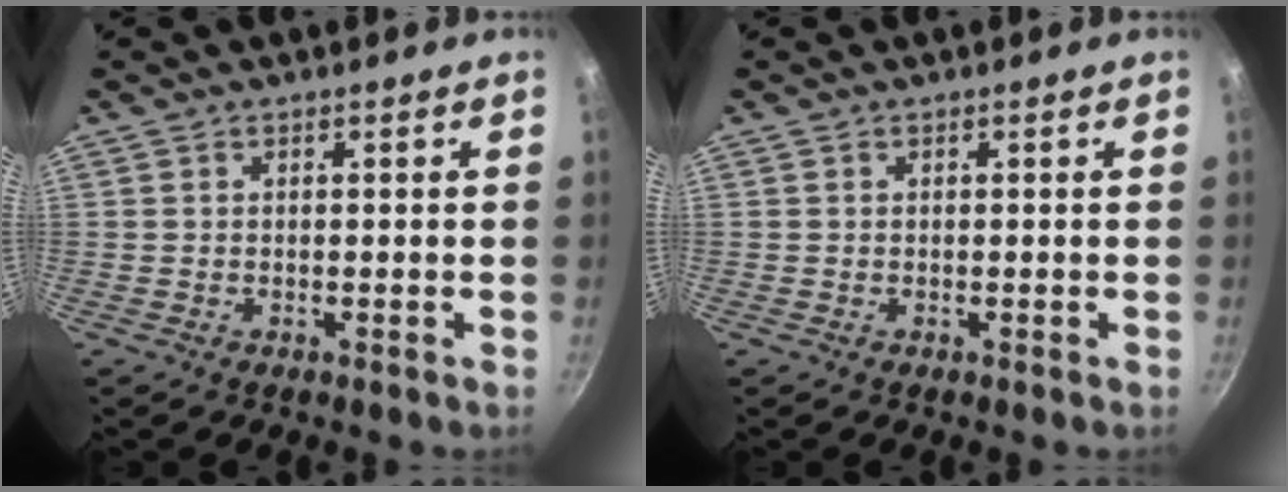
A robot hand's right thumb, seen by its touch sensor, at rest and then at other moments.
{"total": 0.0}